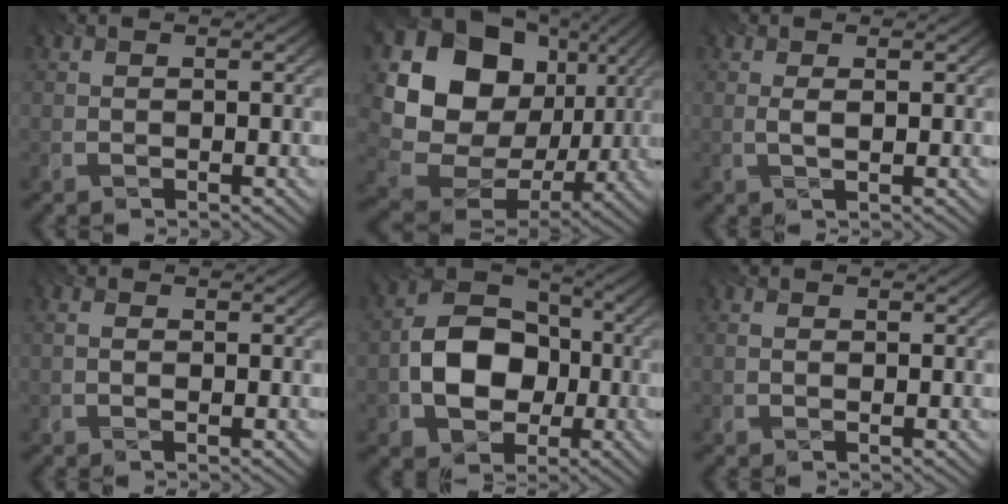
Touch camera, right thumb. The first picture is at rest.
{"total": 17.2, "force": [3.3, 14.1, 9.3], "torque": [-0.210, -0.009, 0.073]}
{"total": 1.1, "force": [0.0, 0.2, 1.1], "torque": [-0.018, -0.001, 0.002]}
{"total": 0.6, "force": [-0.2, 0.3, 0.5], "torque": [-0.010, 0.000, -0.001]}
{"total": 9.9, "force": [-2.8, 7.6, 5.6], "torque": [-0.109, -0.001, -0.061]}
{"total": 0.0}